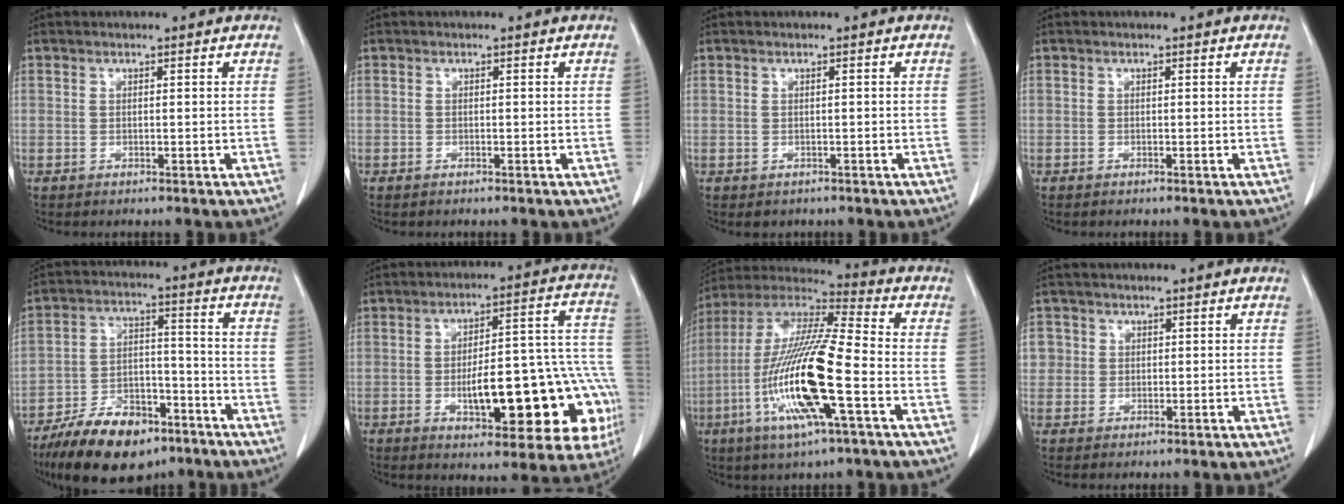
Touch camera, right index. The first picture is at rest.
{"total": 0.5, "force": [-0.4, 0.3, 0.1], "torque": [-0.006, 0.000, -0.008]}
{"total": 1.1, "force": [-0.6, 0.9, 0.1], "torque": [-0.006, 0.002, -0.004]}
{"total": 0.0}
{"total": 15.2, "force": [-10.6, 6.5, 8.7], "torque": [-0.147, 0.007, -0.180]}
{"total": 21.3, "force": [-6.0, 6.7, 19.3], "torque": [-0.171, 0.044, -0.063]}
{"total": 19.2, "force": [-5.5, 1.6, 18.3], "torque": [-0.377, -0.016, -0.109]}
{"total": 2.8, "force": [0.5, 2.8, 0.1], "torque": [0.016, 0.006, 0.009]}